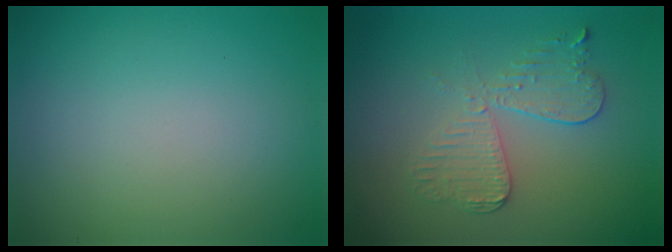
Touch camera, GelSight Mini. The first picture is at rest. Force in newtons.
{"total": 3.7, "press": 3.1, "slide": 1.9}